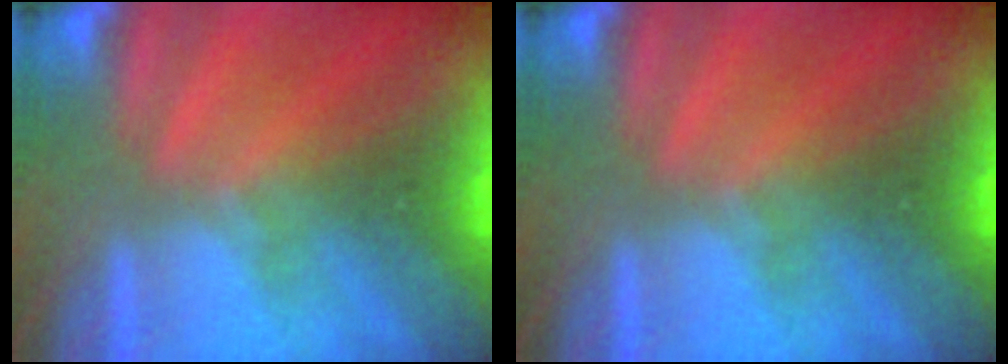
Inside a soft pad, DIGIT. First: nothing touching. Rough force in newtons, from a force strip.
{"total": 0.0}